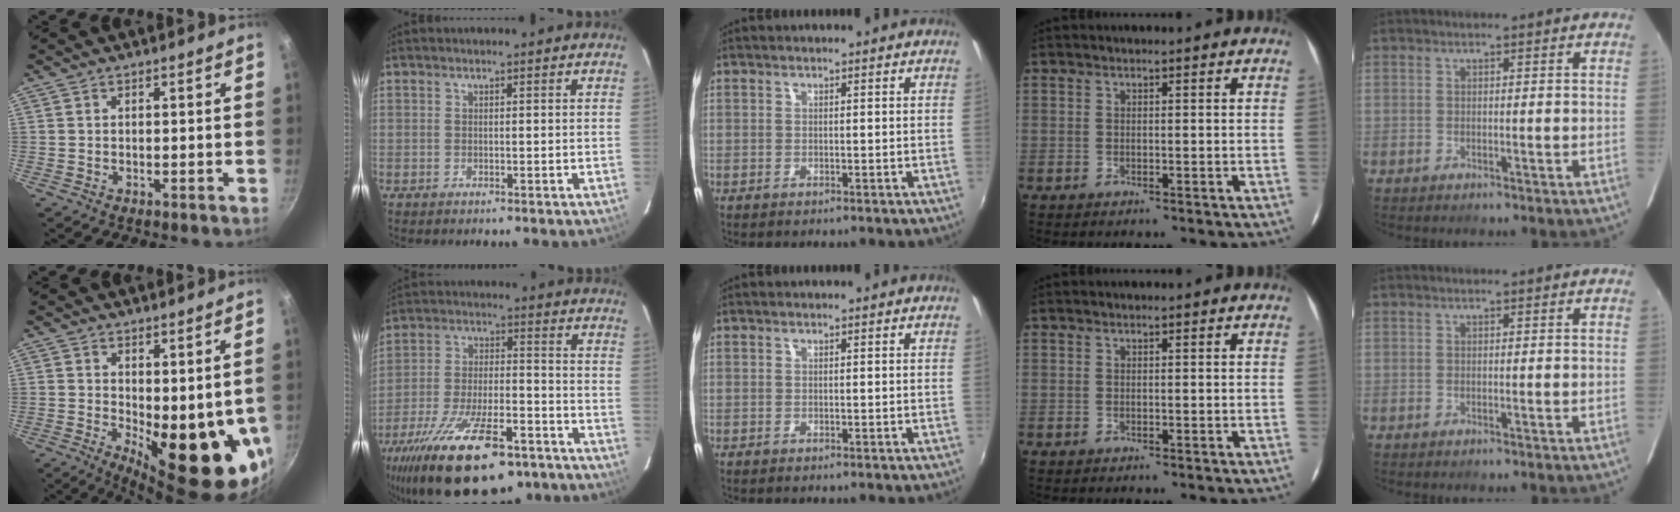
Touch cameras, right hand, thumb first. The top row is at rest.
{"thumb": {"total": 14.3, "force": [0.0, 5.7, 13.1], "torque": [-0.141, -0.031, 0.016]}, "index": {"total": 24.8, "force": [-16.9, 9.2, 15.7], "torque": [-0.293, -0.038, -0.255]}}